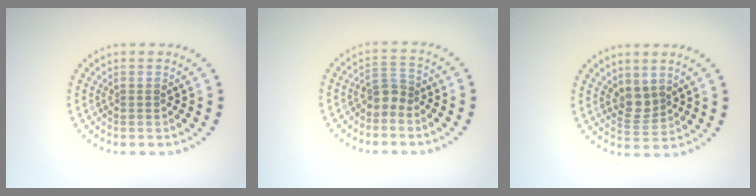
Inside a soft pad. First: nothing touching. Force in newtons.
{"total": 2.1, "press": 1.6, "slide": 1.3}
{"total": 2.1, "press": 1.8, "slide": 1.2}